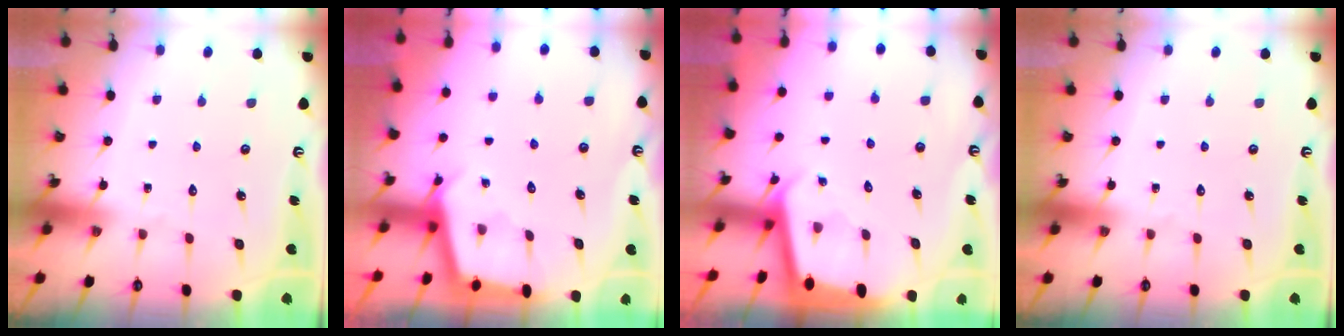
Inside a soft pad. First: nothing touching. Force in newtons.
{"total": 2.9, "press": 2.9, "slide": 0.3}
{"total": 1.7, "press": 1.7, "slide": 0.0}
{"total": 0.0}